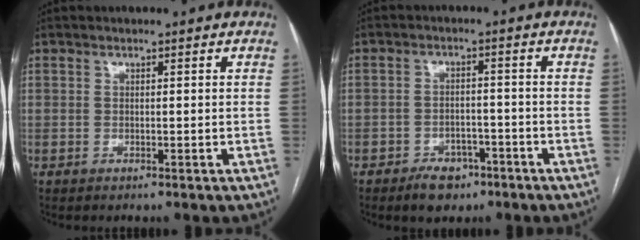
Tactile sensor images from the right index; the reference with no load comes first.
{"total": 5.2, "force": [-3.5, 3.2, 2.1], "torque": [-0.033, 0.005, -0.049]}